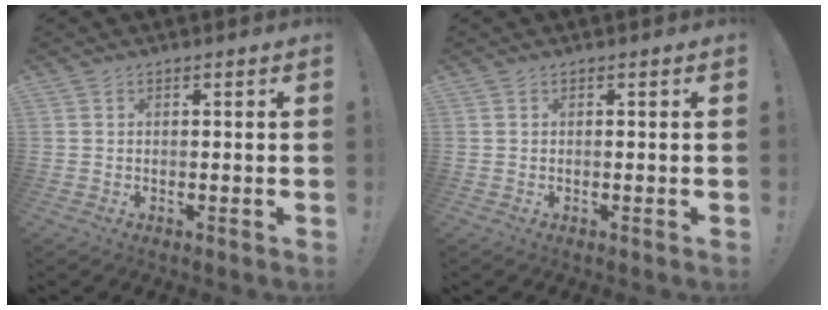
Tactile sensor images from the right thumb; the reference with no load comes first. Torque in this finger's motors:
{"motor_torque": [-0.01, 0.01, 0.15, -0.04, 0.06]}